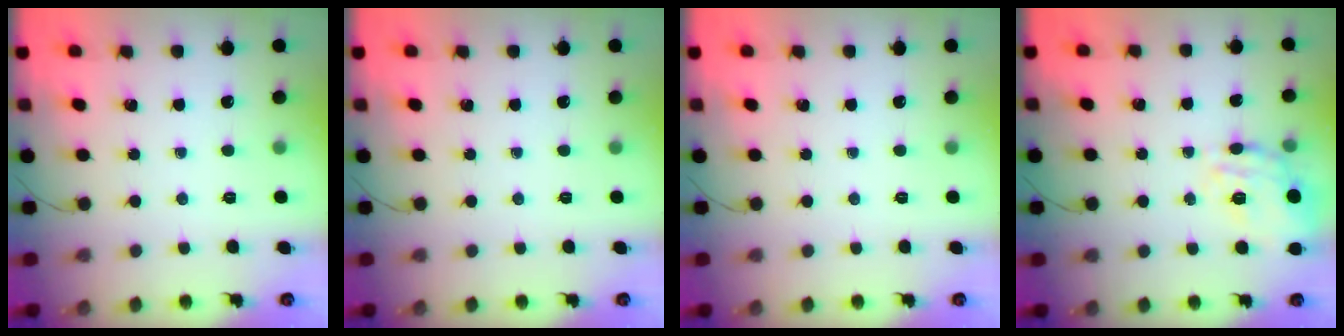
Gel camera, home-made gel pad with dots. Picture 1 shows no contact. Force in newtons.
{"total": 0.0}
{"total": 0.0}
{"total": 15.3, "press": 15.3, "slide": 0.6}